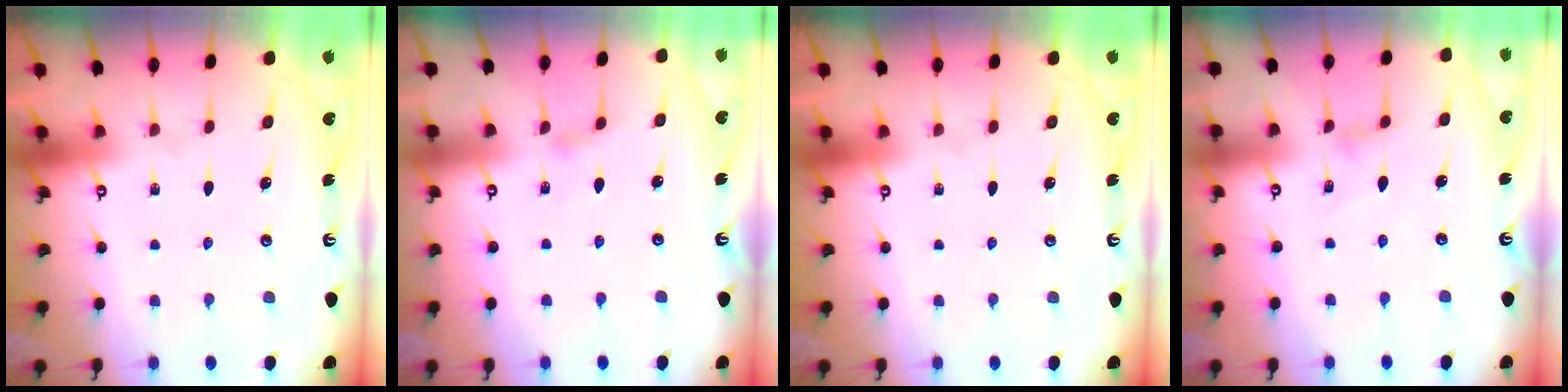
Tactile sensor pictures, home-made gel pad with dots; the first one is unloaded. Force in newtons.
{"total": 1.6, "press": 1.6, "slide": 0.3}
{"total": 0.0}
{"total": 2.0, "press": 2.0, "slide": 0.4}